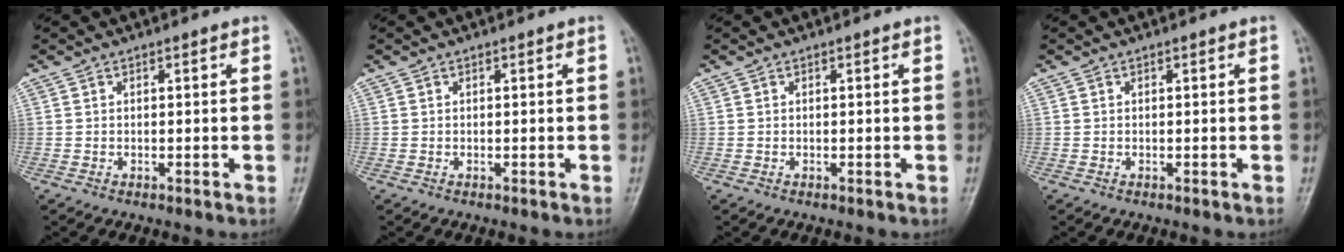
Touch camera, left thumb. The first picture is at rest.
{"total": 0.0}
{"total": 0.0}
{"total": 0.0}